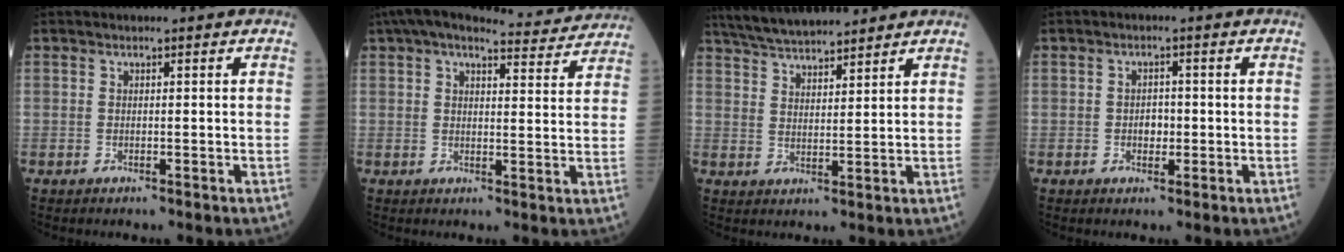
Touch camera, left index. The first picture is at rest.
{"total": 12.5, "force": [11.5, 2.2, 4.2], "torque": [-0.057, 0.015, 0.139]}
{"total": 9.9, "force": [8.9, 1.5, 4.1], "torque": [-0.075, 0.018, 0.153]}
{"total": 2.1, "force": [-1.2, 1.3, 1.1], "torque": [-0.015, -0.002, -0.018]}